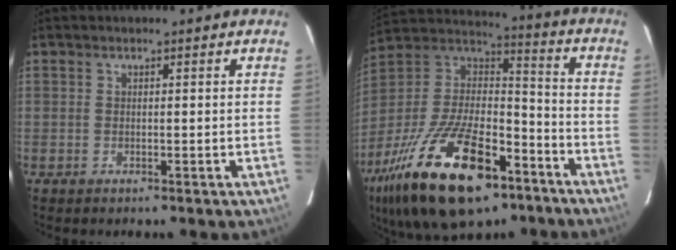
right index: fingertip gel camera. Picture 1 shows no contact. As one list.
[{"total": 29.2, "force": [-16.8, 12.9, 20.1], "torque": [-0.397, -0.019, -0.275]}]